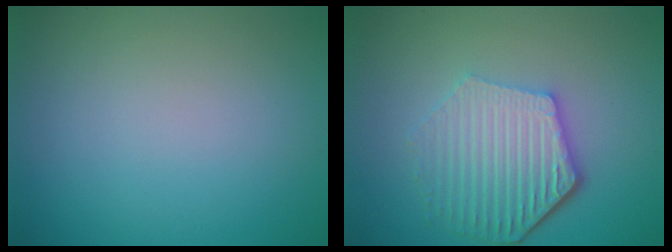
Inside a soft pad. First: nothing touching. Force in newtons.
{"total": 5.8, "press": 4.4, "slide": 3.8}